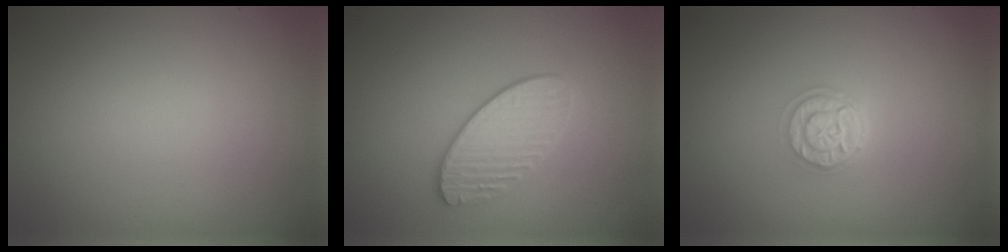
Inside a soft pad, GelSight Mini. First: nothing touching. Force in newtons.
{"total": 2.7, "press": 2.4, "slide": 1.2}
{"total": 2.8, "press": 2.1, "slide": 1.8}